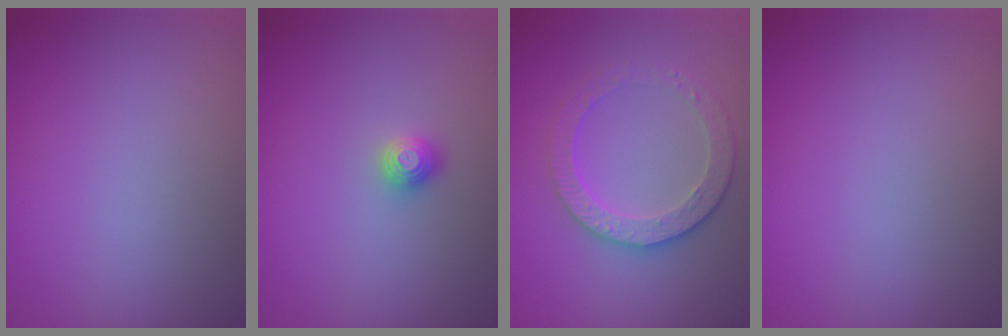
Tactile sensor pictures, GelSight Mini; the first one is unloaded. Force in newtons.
{"total": 1.2, "press": 1.1, "slide": 0.2}
{"total": 3.5, "press": 3.1, "slide": 1.5}
{"total": 0.0}